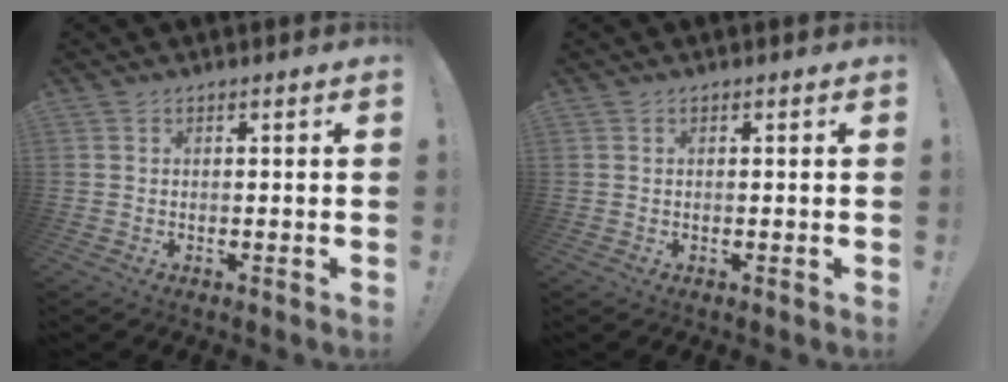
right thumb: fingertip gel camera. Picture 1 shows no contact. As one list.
[{"total": 0.0}]